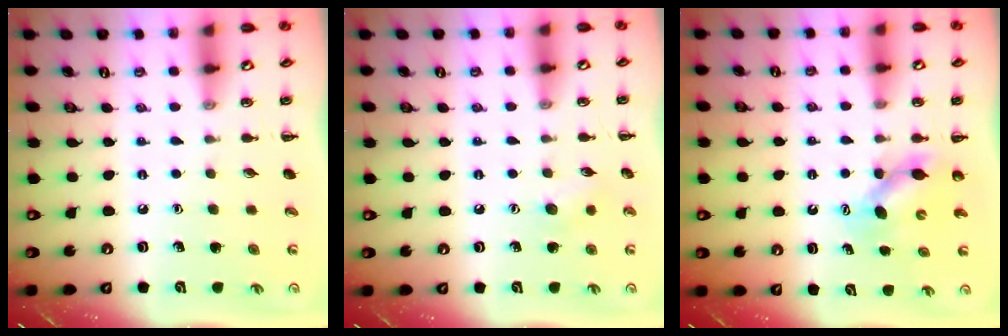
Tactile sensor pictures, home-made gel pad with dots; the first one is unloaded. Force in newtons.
{"total": 5.9, "press": 5.7, "slide": 1.5}
{"total": 6.2, "press": 6.2, "slide": 0.7}